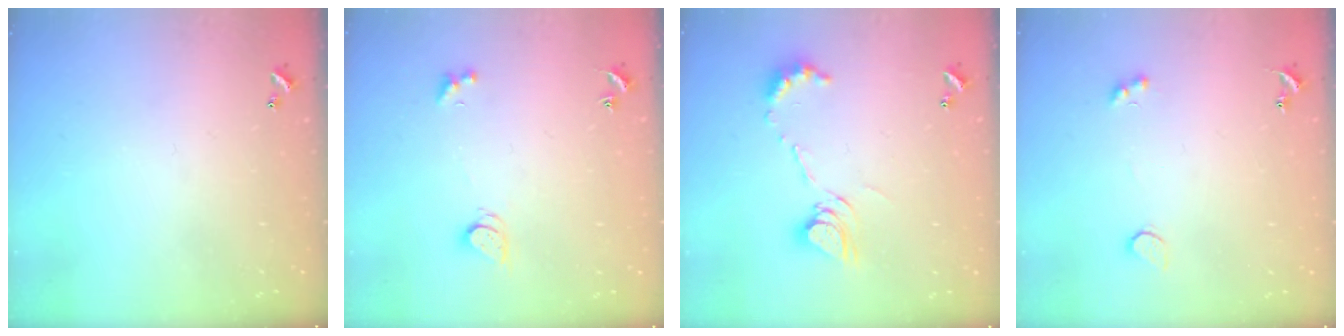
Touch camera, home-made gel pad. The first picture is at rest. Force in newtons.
{"total": 2.8, "press": 2.7, "slide": 0.5}
{"total": 12.5, "press": 12.4, "slide": 1.7}
{"total": 2.1, "press": 1.8, "slide": 1.0}